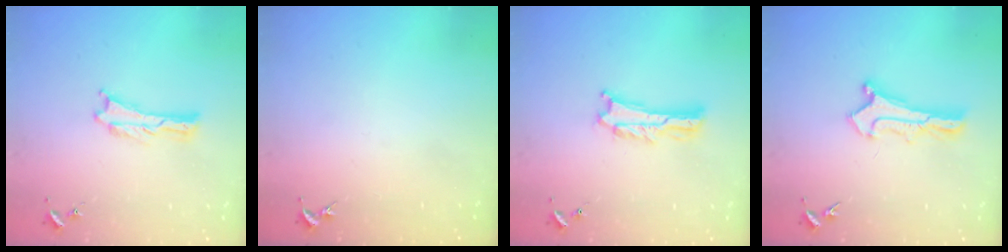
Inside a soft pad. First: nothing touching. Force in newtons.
{"total": 0.0}
{"total": 2.0, "press": 2.0, "slide": 0.3}
{"total": 1.1, "press": 1.1, "slide": 0.1}